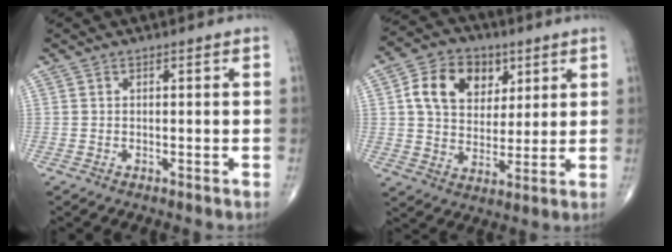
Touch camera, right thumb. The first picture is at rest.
{"total": 13.1, "force": [4.6, 9.8, 7.4], "torque": [-0.096, -0.007, 0.077]}